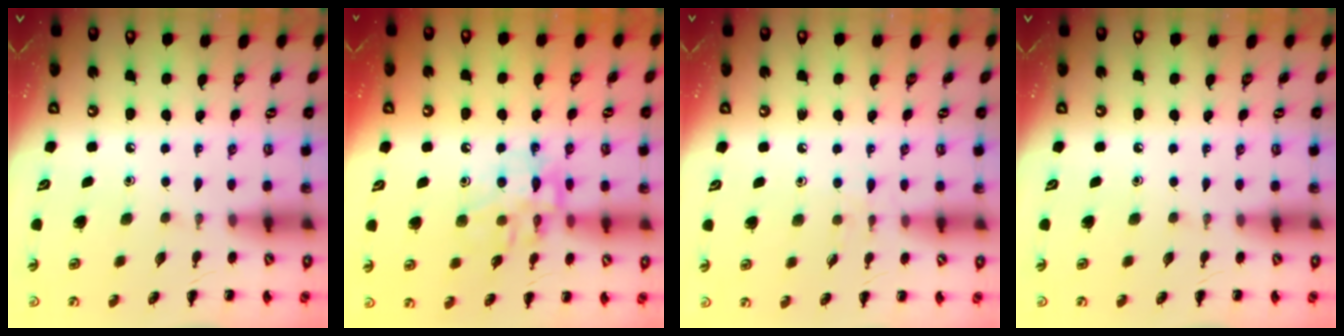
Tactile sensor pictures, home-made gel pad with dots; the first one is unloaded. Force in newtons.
{"total": 11.8, "press": 11.8, "slide": 1.2}
{"total": 5.5, "press": 5.1, "slide": 2.2}
{"total": 0.0}